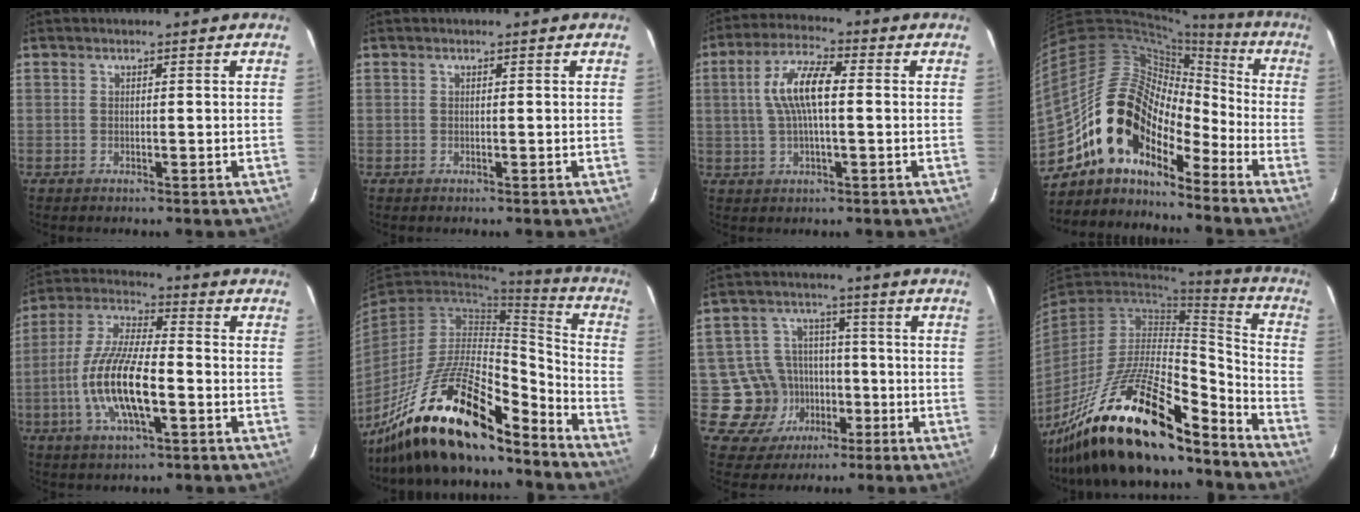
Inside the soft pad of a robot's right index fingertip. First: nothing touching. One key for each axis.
{"total": 0.0}
{"total": 9.2, "fx": 0.7, "fy": 2.8, "fz": 8.7, "tx": -0.170, "ty": 0.016, "tz": 0.014}
{"total": 15.6, "fx": -11.0, "fy": 7.7, "fz": 8.0, "tx": -0.142, "ty": 0.017, "tz": -0.218}
{"total": 15.1, "fx": -4.2, "fy": 4.5, "fz": 13.8, "tx": -0.286, "ty": -0.005, "tz": -0.081}
{"total": 22.8, "fx": -17.4, "fy": 6.0, "fz": 13.6, "tx": -0.246, "ty": -0.011, "tz": -0.298}
{"total": 10.8, "fx": -3.4, "fy": 10.1, "fz": 1.8, "tx": -0.060, "ty": 0.032, "tz": -0.037}
{"total": 26.1, "fx": -19.5, "fy": 6.9, "fz": 15.9, "tx": -0.284, "ty": -0.021, "tz": -0.325}